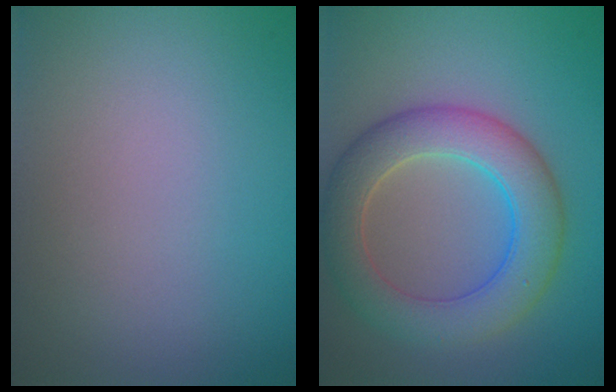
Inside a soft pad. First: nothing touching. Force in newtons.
{"total": 6.6, "press": 6.6, "slide": 0.2}